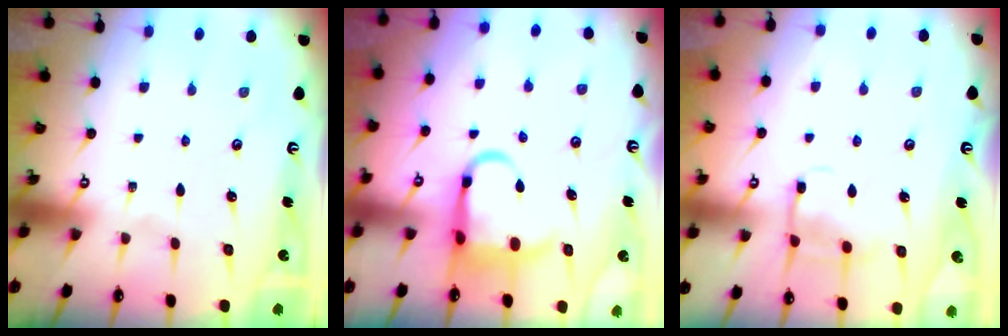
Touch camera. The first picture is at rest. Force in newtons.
{"total": 9.8, "press": 9.7, "slide": 1.7}
{"total": 8.8, "press": 8.7, "slide": 0.7}